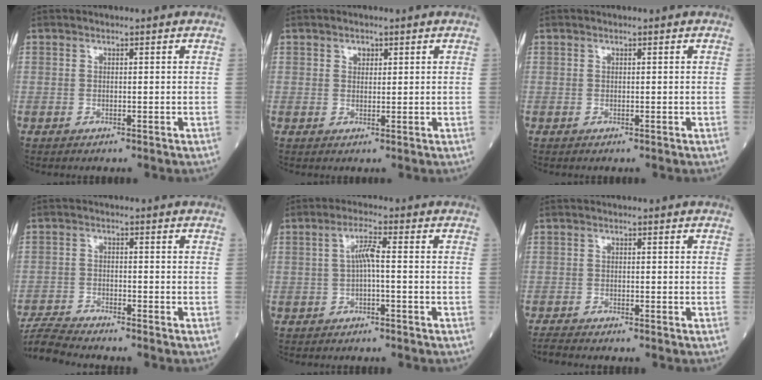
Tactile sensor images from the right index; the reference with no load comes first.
{"total": 1.4, "force": [0.8, 0.9, 0.6], "torque": [-0.006, -0.002, 0.011]}
{"total": 0.0}
{"total": 5.9, "force": [-5.7, -1.2, 0.6], "torque": [-0.014, -0.011, -0.111]}
{"total": 3.2, "force": [-0.2, 0.2, 3.2], "torque": [-0.059, 0.010, -0.003]}
{"total": 2.0, "force": [-2.0, -0.3, 0.4], "torque": [-0.015, -0.010, -0.039]}